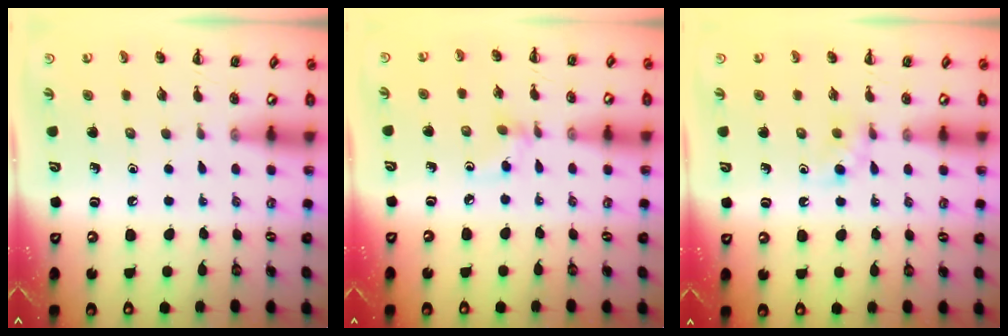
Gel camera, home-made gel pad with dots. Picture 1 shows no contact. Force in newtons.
{"total": 2.9, "press": 2.8, "slide": 0.8}
{"total": 3.0, "press": 2.7, "slide": 1.2}